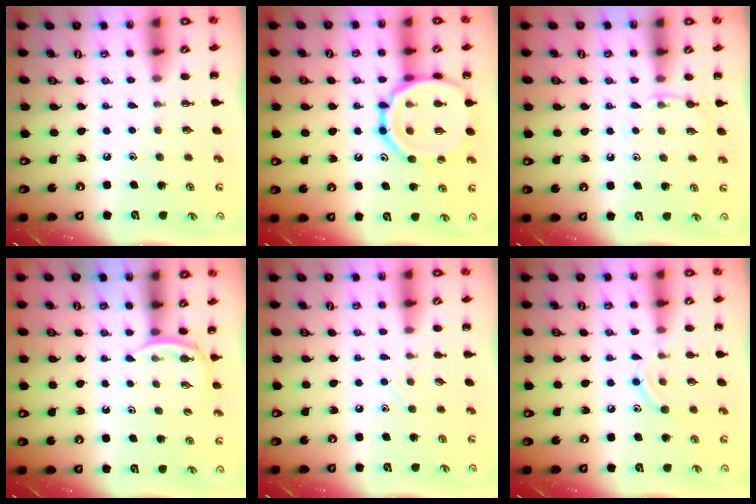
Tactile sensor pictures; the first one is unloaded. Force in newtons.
{"total": 18.0, "press": 17.9, "slide": 2.3}
{"total": 4.8, "press": 4.5, "slide": 1.7}
{"total": 2.6, "press": 2.5, "slide": 0.8}
{"total": 2.4, "press": 2.3, "slide": 0.7}
{"total": 9.7, "press": 9.5, "slide": 1.7}